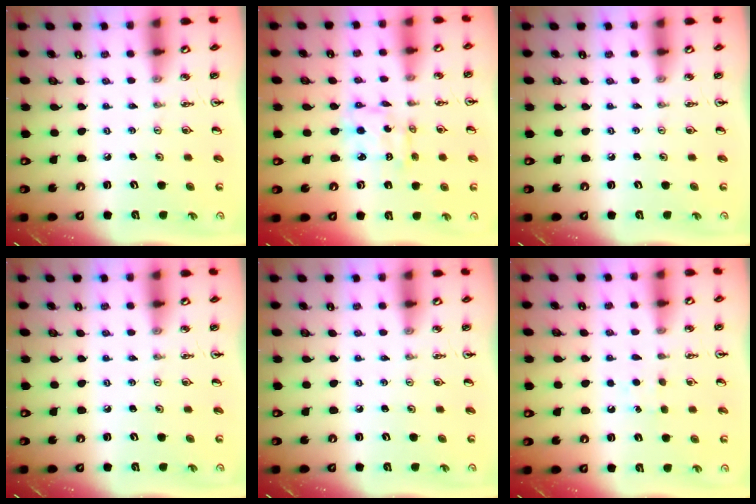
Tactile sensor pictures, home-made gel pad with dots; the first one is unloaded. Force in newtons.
{"total": 4.4, "press": 4.4, "slide": 0.2}
{"total": 0.0}
{"total": 0.0}
{"total": 0.0}
{"total": 5.1, "press": 5.1, "slide": 0.6}